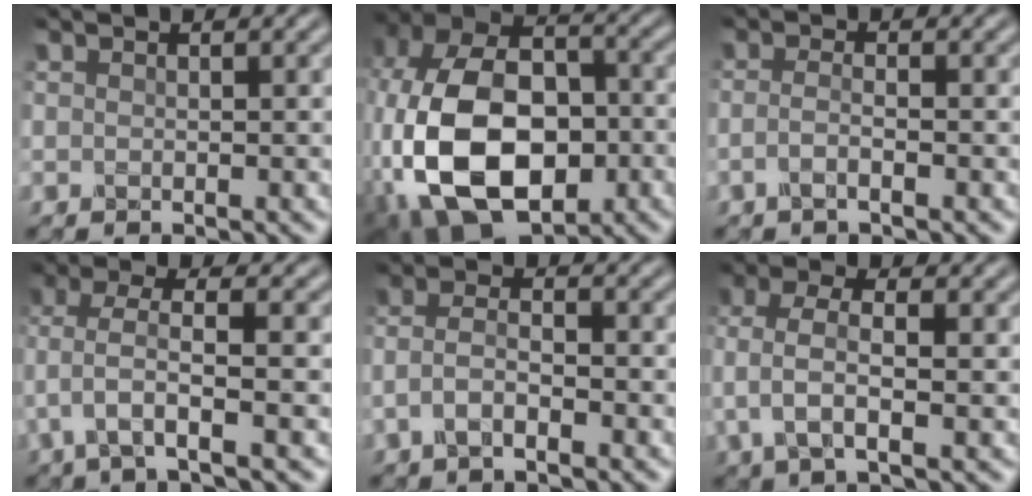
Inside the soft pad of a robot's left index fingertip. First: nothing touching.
{"total": 16.3, "force": [-4.2, 10.3, 11.9], "torque": [-0.248, -0.002, -0.082]}
{"total": 1.7, "force": [-0.7, 0.6, 1.5], "torque": [-0.025, -0.003, -0.021]}
{"total": 4.3, "force": [-1.0, 1.0, 4.0], "torque": [-0.089, 0.009, -0.022]}
{"total": 3.4, "force": [-1.2, 1.3, 2.9], "torque": [-0.059, 0.003, -0.030]}
{"total": 4.3, "force": [-0.2, 1.8, 4.0], "torque": [-0.089, 0.004, -0.008]}